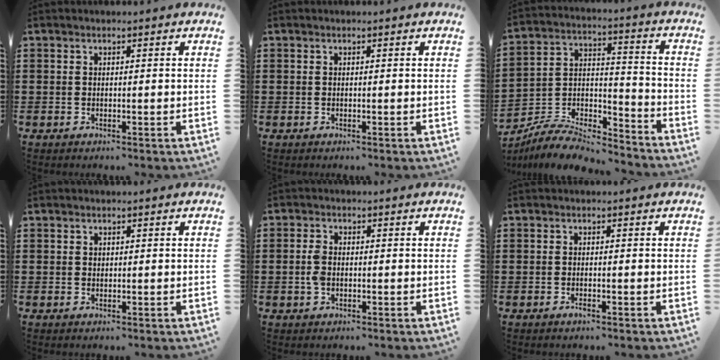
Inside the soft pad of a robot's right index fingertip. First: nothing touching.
{"total": 0.0}
{"total": 7.6, "force": [-7.2, 1.7, 1.8], "torque": [-0.028, 0.015, -0.140]}
{"total": 0.6, "force": [0.2, 0.5, 0.1], "torque": [-0.003, 0.004, 0.005]}
{"total": 2.5, "force": [-0.3, 1.5, 2.0], "torque": [-0.055, -0.002, -0.011]}
{"total": 0.7, "force": [-0.5, 0.0, 0.5], "torque": [-0.009, -0.005, -0.007]}